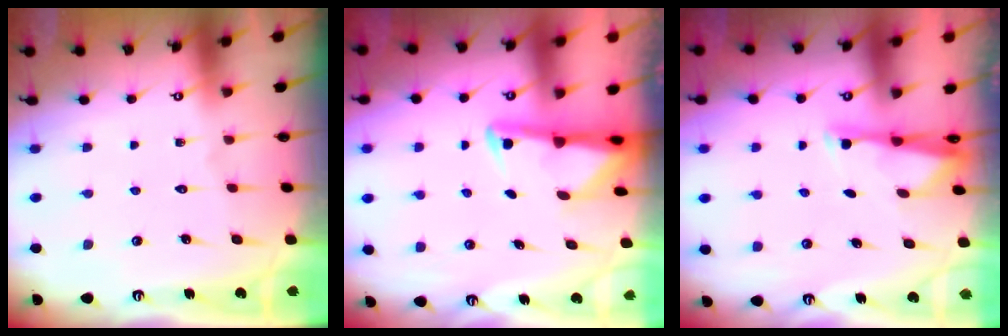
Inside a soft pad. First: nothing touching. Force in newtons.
{"total": 2.8, "press": 2.7, "slide": 0.7}
{"total": 3.0, "press": 2.9, "slide": 0.5}